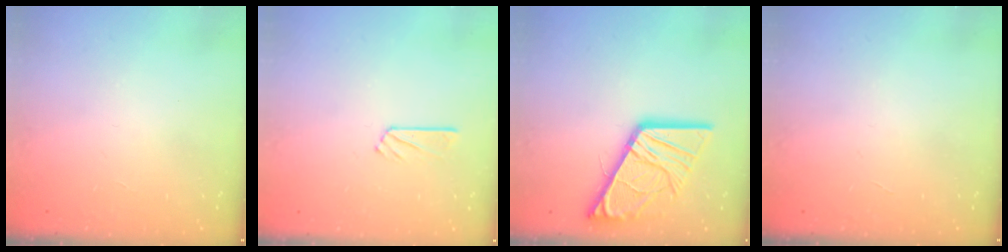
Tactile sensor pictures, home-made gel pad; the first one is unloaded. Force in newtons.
{"total": 3.0, "press": 3.0, "slide": 0.3}
{"total": 16.2, "press": 16.2, "slide": 1.7}
{"total": 0.0}